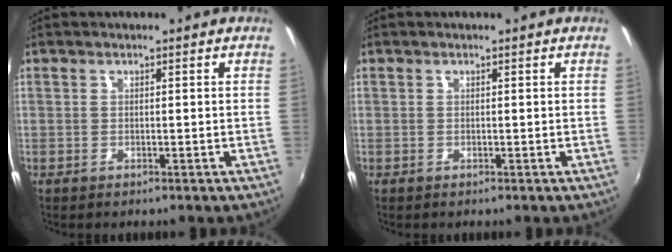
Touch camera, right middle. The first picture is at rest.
{"total": 0.0}